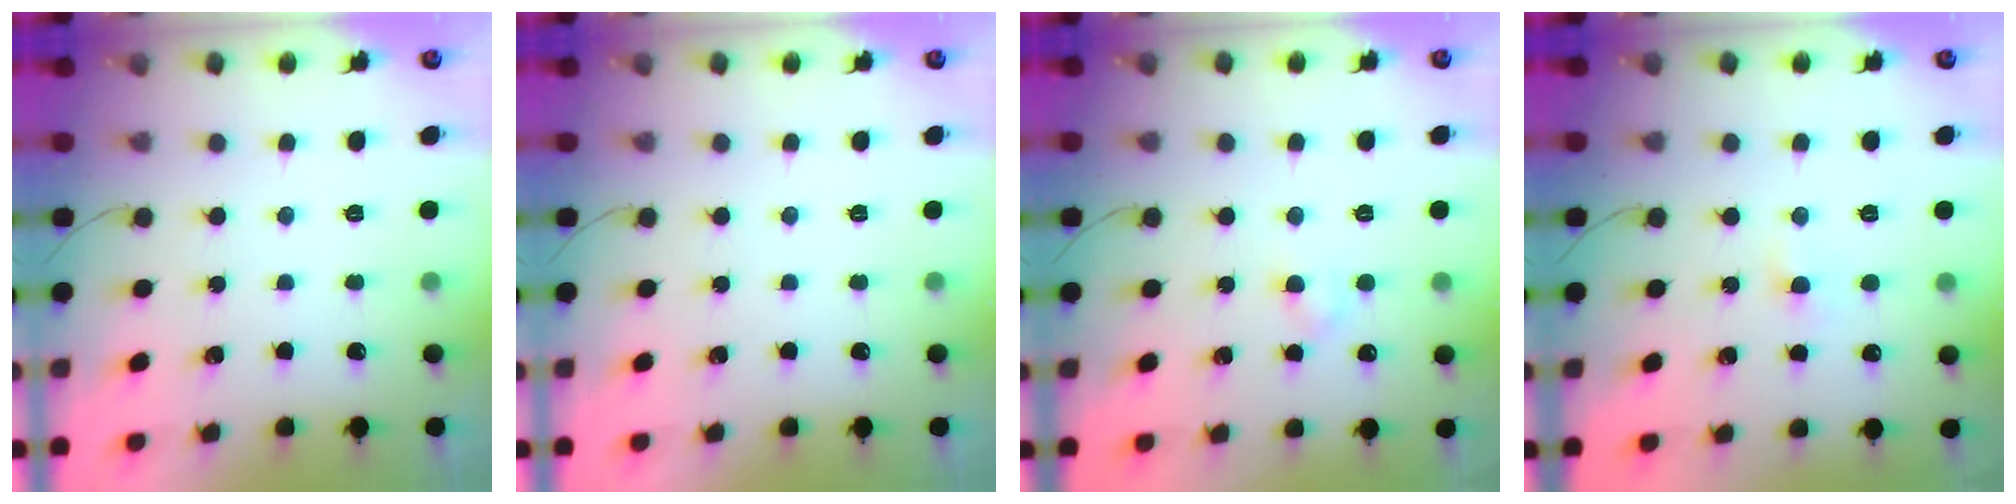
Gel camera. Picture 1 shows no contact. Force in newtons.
{"total": 0.0}
{"total": 2.5, "press": 2.3, "slide": 0.9}
{"total": 1.9, "press": 1.7, "slide": 0.9}